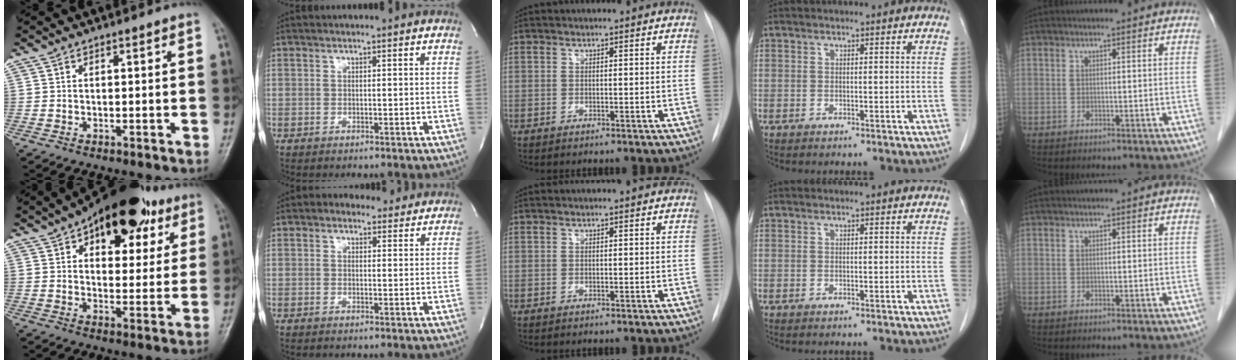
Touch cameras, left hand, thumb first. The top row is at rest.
{"thumb": {"total": 19.2, "force": [9.8, 10.3, 12.9], "torque": [-0.131, -0.014, 0.138]}, "index": {"total": 4.1, "force": [3.1, 2.4, 1.0], "torque": [-0.017, 0.020, 0.042]}}